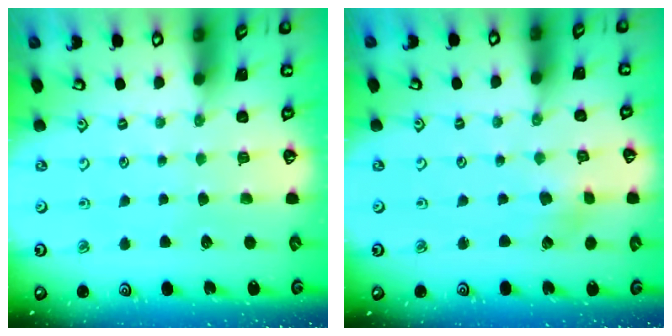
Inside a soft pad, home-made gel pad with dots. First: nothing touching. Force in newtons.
{"total": 2.3, "press": 2.3, "slide": 0.5}